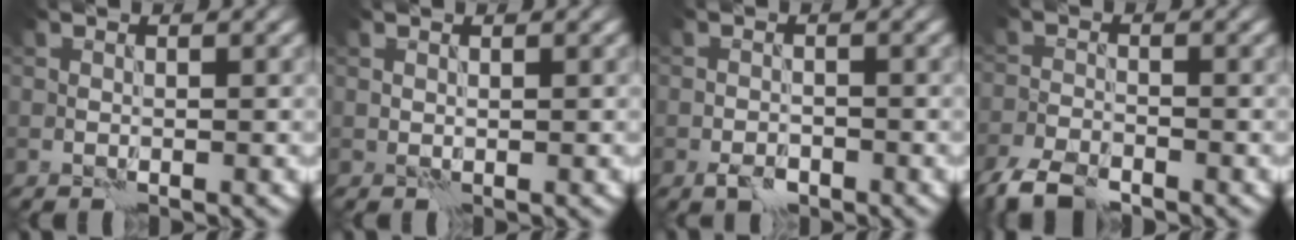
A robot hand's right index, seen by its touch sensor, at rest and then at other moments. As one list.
[{"total": 0.0}, {"total": 1.9, "force": [-1.3, 0.9, 1.0], "torque": [-0.016, 0.002, -0.025]}, {"total": 4.6, "force": [-3.8, 1.5, 2.1], "torque": [-0.039, -0.008, -0.084]}]